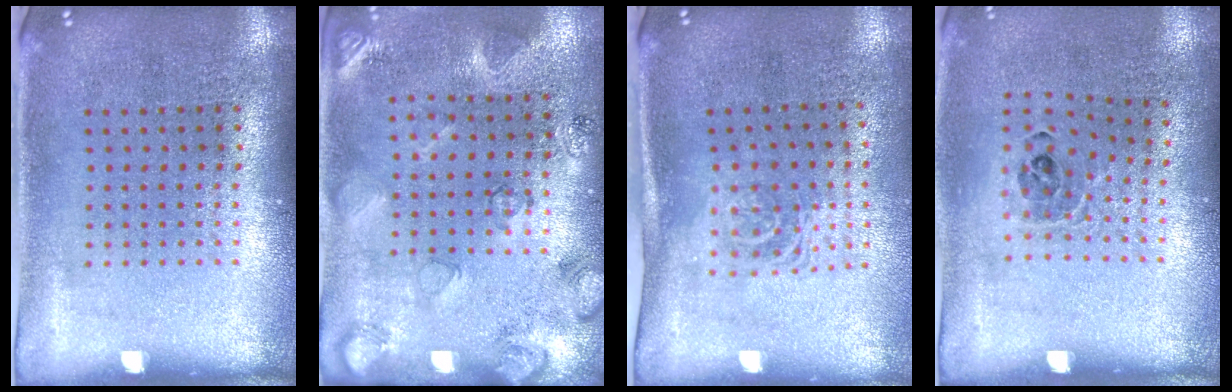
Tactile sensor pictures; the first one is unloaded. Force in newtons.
{"total": 2.2, "press": 1.9, "slide": 1.1}
{"total": 1.7, "press": 1.2, "slide": 1.1}
{"total": 0.9, "press": 0.8, "slide": 0.3}